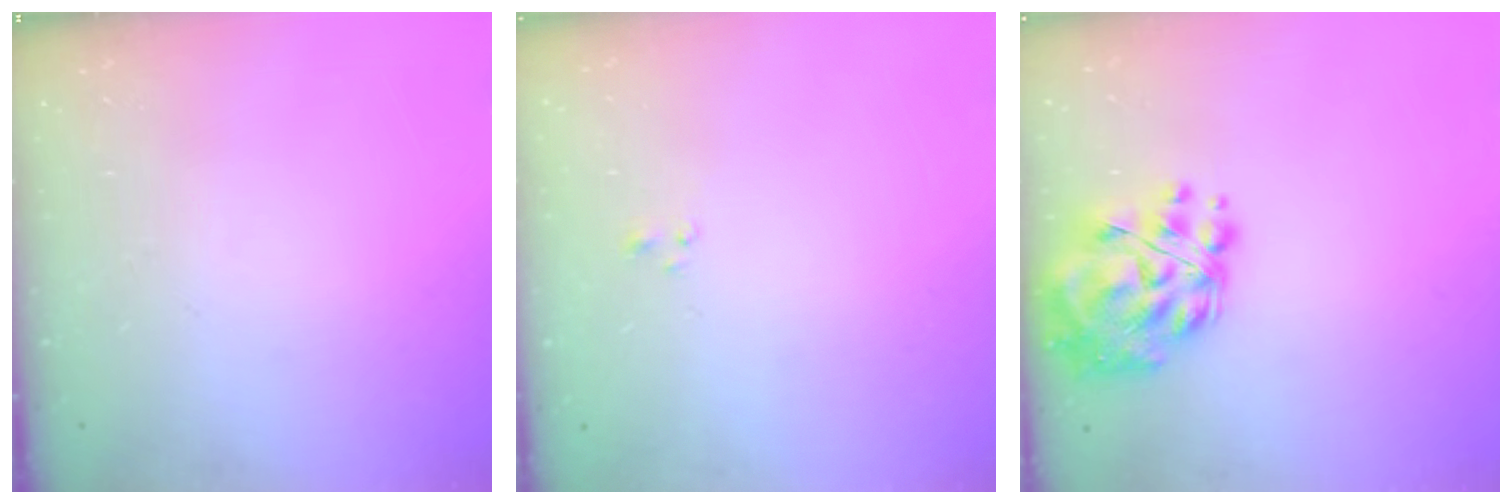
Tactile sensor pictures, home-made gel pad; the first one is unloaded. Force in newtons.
{"total": 1.2, "press": 1.0, "slide": 0.6}
{"total": 14.7, "press": 14.1, "slide": 4.2}